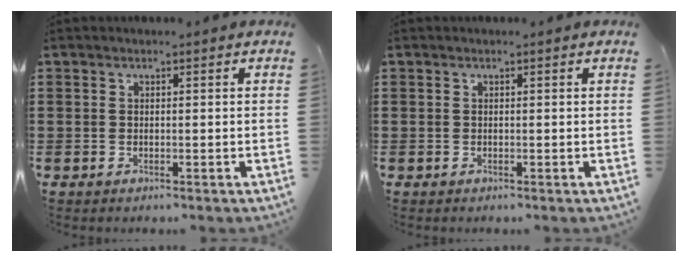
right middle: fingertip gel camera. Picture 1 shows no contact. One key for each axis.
{"total": 0.0}